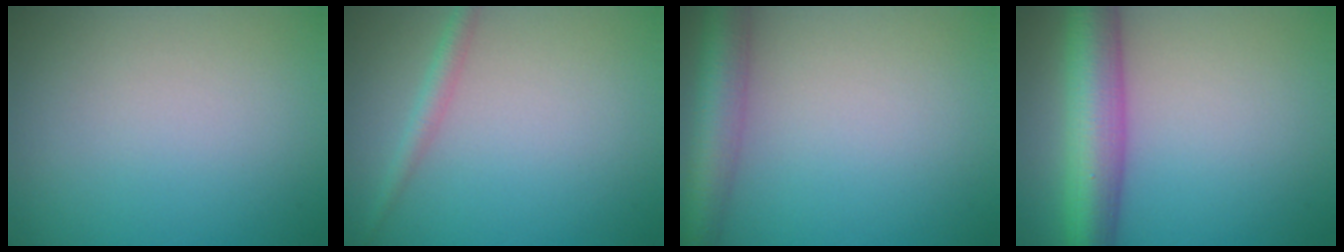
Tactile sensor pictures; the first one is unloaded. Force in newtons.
{"total": 1.6, "press": 1.6, "slide": 0.1}
{"total": 4.9, "press": 4.9, "slide": 0.2}
{"total": 7.3, "press": 7.3, "slide": 0.2}